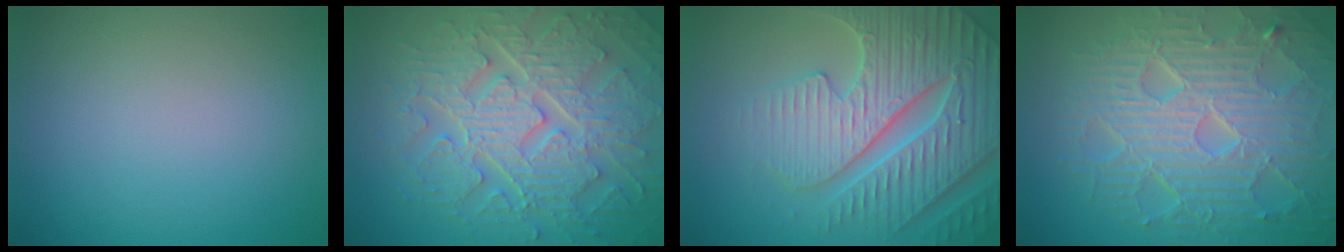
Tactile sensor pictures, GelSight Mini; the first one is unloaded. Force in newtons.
{"total": 9.2, "press": 6.7, "slide": 6.2}
{"total": 7.6, "press": 7.4, "slide": 1.8}
{"total": 10.2, "press": 6.6, "slide": 7.8}